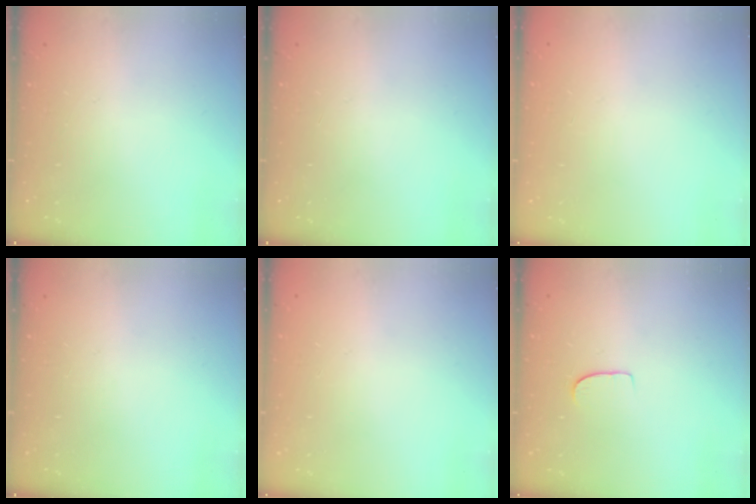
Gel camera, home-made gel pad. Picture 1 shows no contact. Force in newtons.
{"total": 0.0}
{"total": 0.0}
{"total": 0.0}
{"total": 0.0}
{"total": 4.7, "press": 4.7, "slide": 0.3}